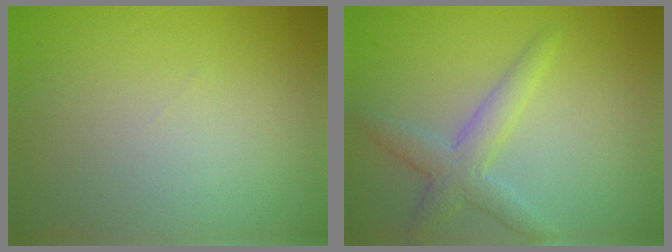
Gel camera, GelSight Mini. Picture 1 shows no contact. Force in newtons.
{"total": 3.1, "press": 3.1, "slide": 0.2}